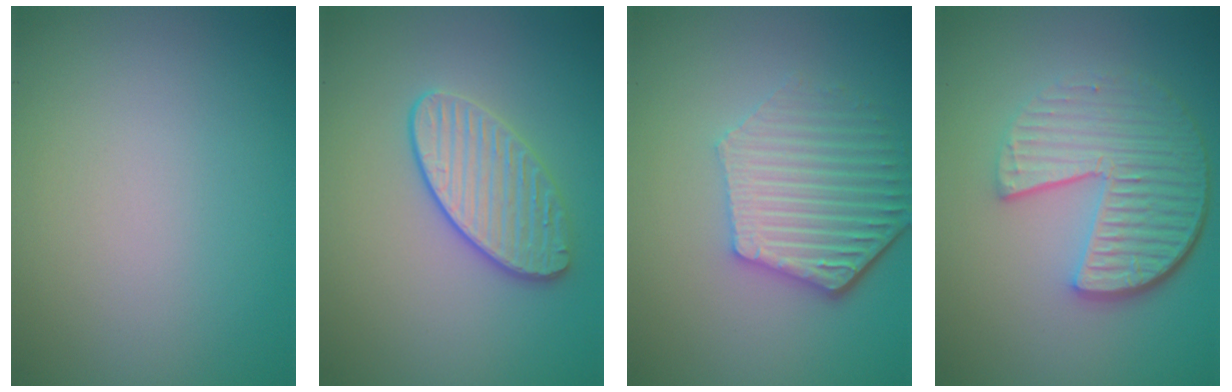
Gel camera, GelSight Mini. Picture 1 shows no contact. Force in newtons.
{"total": 3.4, "press": 3.2, "slide": 1.0}
{"total": 5.6, "press": 4.2, "slide": 3.7}
{"total": 6.3, "press": 4.4, "slide": 4.5}